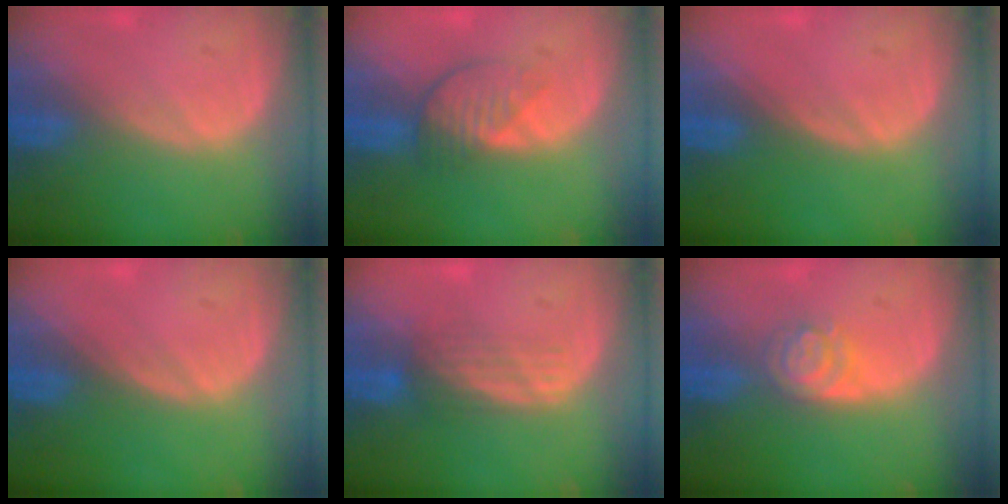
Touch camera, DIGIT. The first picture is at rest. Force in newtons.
{"total": 4.0, "press": 3.7, "slide": 1.6}
{"total": 0.0}
{"total": 0.0}
{"total": 3.6, "press": 2.9, "slide": 2.2}
{"total": 4.0, "press": 3.6, "slide": 1.7}